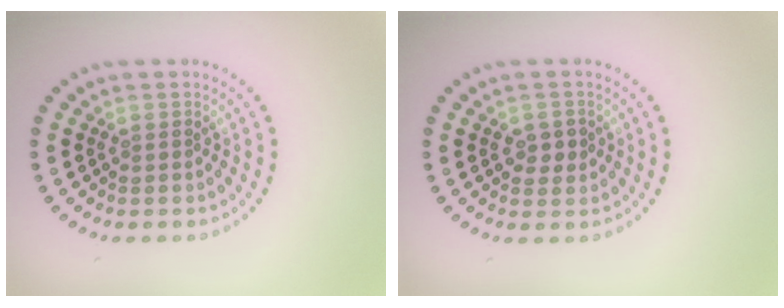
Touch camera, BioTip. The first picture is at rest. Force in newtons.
{"total": 1.8, "press": 1.8, "slide": 0.4}